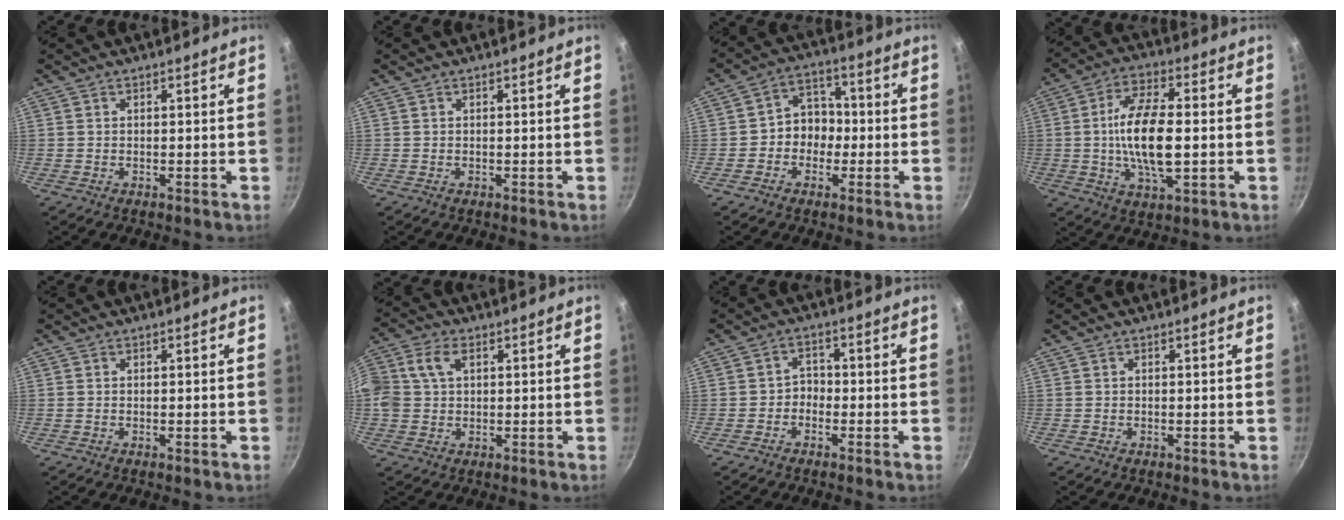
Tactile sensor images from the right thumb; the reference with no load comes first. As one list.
[{"total": 0.0}, {"total": 7.4, "force": [-1.2, 6.3, 3.7], "torque": [-0.006, 0.027, -0.030]}, {"total": 14.0, "force": [-0.5, 6.0, 12.6], "torque": [-0.234, 0.011, -0.013]}, {"total": 0.0}, {"total": 11.2, "force": [2.7, 8.4, 7.0], "torque": [-0.159, 0.031, 0.044]}, {"total": 2.7, "force": [-1.2, 2.1, 1.2], "torque": [0.001, 0.019, -0.026]}, {"total": 0.0}]